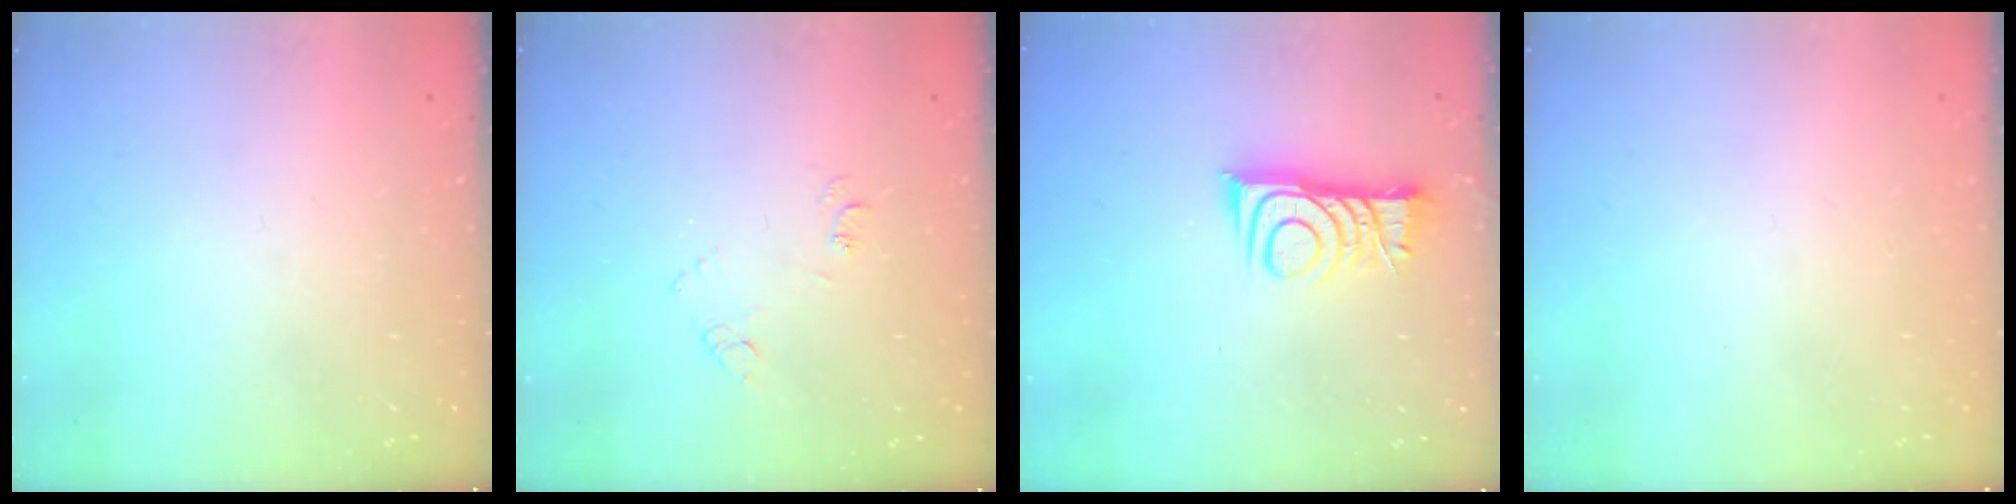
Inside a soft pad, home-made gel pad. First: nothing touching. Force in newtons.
{"total": 7.9, "press": 7.9, "slide": 0.6}
{"total": 8.8, "press": 8.8, "slide": 0.1}
{"total": 1.7, "press": 1.7, "slide": 0.1}